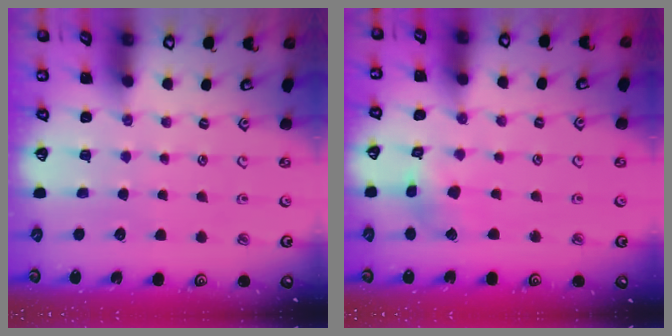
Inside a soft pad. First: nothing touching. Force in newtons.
{"total": 4.2, "press": 4.2, "slide": 0.4}